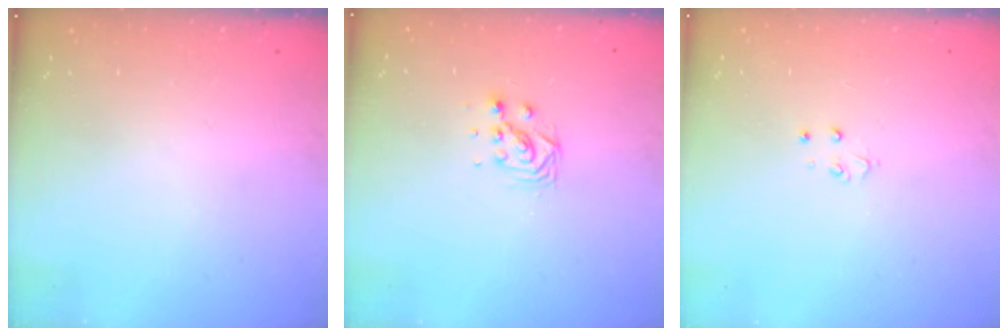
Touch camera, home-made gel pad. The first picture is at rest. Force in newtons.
{"total": 4.6, "press": 4.6, "slide": 0.2}
{"total": 2.8, "press": 2.8, "slide": 0.3}